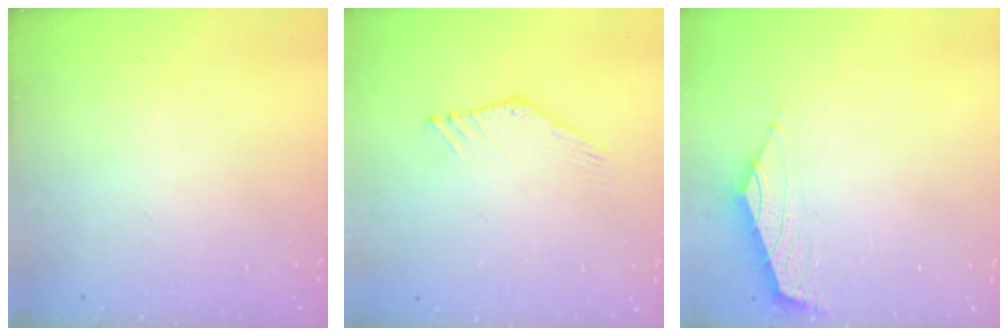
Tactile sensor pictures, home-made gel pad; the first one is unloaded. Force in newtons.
{"total": 2.3, "press": 2.3, "slide": 0.1}
{"total": 1.8, "press": 1.6, "slide": 0.7}